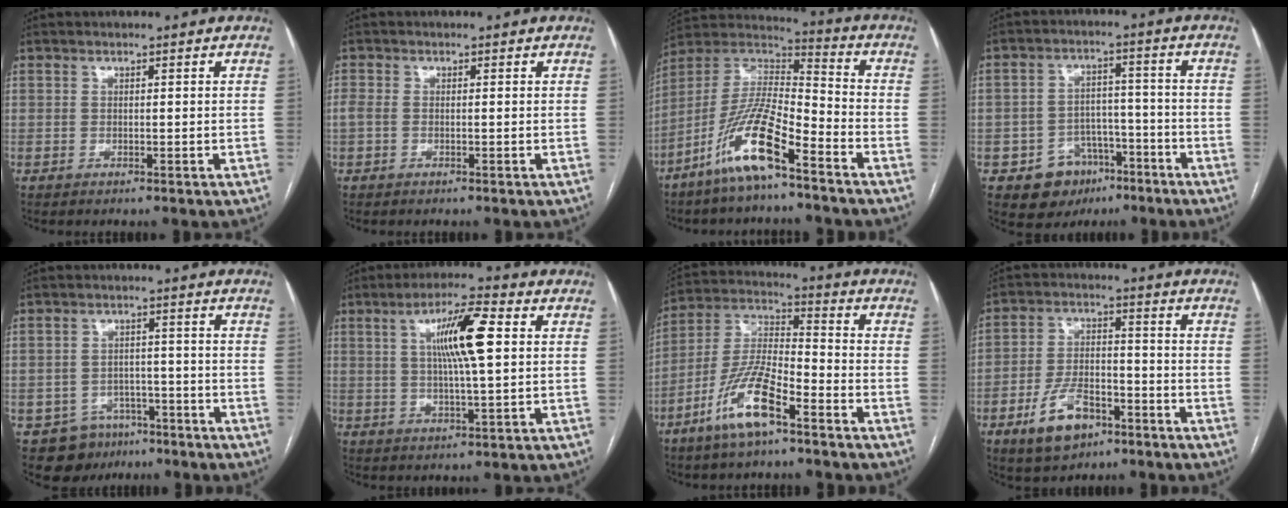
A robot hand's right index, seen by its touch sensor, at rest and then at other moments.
{"total": 2.3, "force": [-0.4, 1.5, 1.8], "torque": [-0.055, 0.013, -0.004]}
{"total": 14.0, "force": [-8.5, 2.2, 10.9], "torque": [-0.221, -0.001, -0.163]}
{"total": 8.4, "force": [-4.5, 6.7, 2.3], "torque": [-0.031, 0.023, -0.059]}
{"total": 8.3, "force": [-5.2, 6.2, 1.4], "torque": [-0.019, 0.017, -0.071]}
{"total": 10.3, "force": [2.3, 1.2, 10.0], "torque": [-0.178, 0.011, 0.037]}
{"total": 12.3, "force": [-7.0, 2.8, 9.7], "torque": [-0.204, -0.004, -0.135]}
{"total": 9.7, "force": [-5.5, 5.1, 6.2], "torque": [-0.127, 0.009, -0.092]}